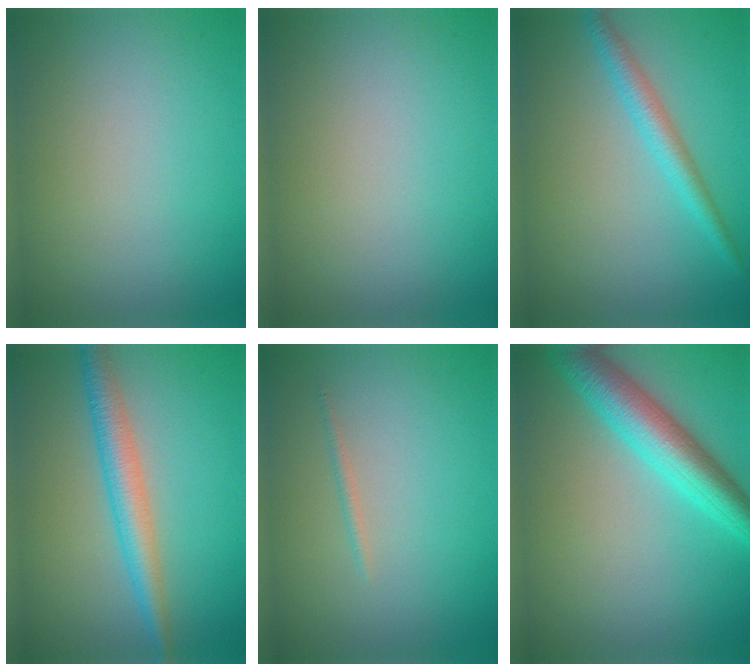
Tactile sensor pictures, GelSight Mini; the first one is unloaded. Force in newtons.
{"total": 0.0}
{"total": 2.5, "press": 2.5, "slide": 0.1}
{"total": 3.8, "press": 3.8, "slide": 0.1}
{"total": 0.6, "press": 0.6, "slide": 0.1}
{"total": 6.0, "press": 6.0, "slide": 0.1}